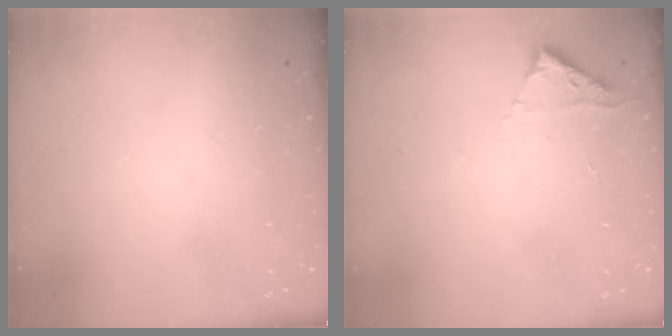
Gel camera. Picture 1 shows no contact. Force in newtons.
{"total": 2.8, "press": 2.8, "slide": 0.3}